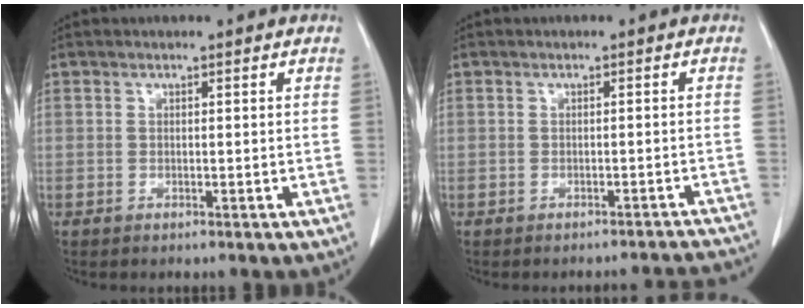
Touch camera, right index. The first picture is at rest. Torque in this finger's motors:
{"motor_torque": [-1.27, -0.66, -0.34, -0.13]}